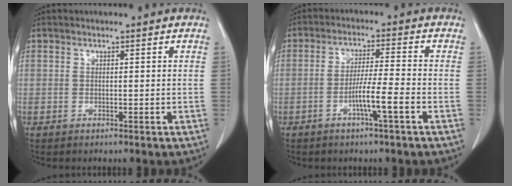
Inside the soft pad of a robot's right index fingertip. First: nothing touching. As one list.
[{"total": 5.7, "force": [-2.4, -0.5, 5.2], "torque": [-0.096, -0.001, -0.044]}]